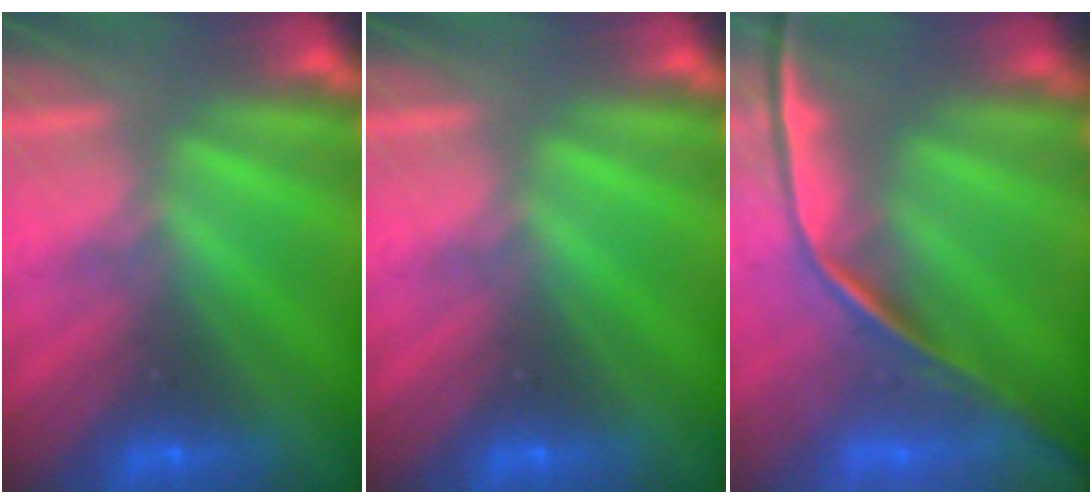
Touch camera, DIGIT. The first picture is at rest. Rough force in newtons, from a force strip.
{"total": 0.0}
{"total": 7.4}